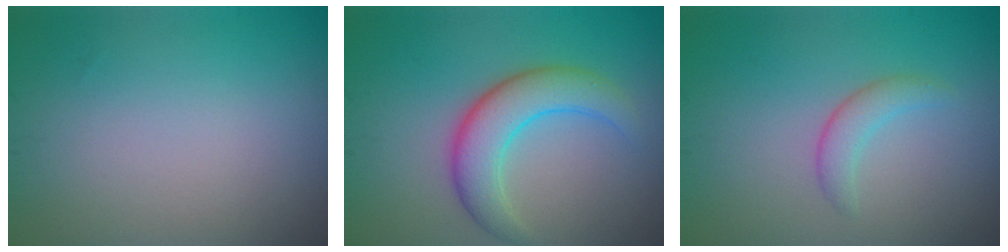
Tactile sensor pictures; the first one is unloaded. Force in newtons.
{"total": 5.0, "press": 5.0, "slide": 0.2}
{"total": 1.8, "press": 1.8, "slide": 0.1}